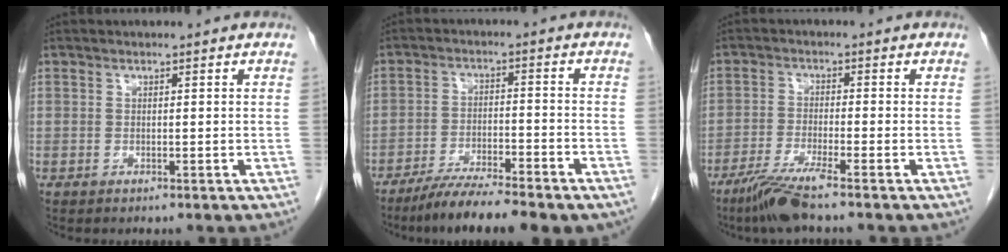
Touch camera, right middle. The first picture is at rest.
{"total": 10.6, "force": [-8.6, 1.1, 6.2], "torque": [-0.096, -0.019, -0.138]}
{"total": 5.9, "force": [-4.4, -0.6, 3.9], "torque": [-0.080, -0.021, -0.091]}